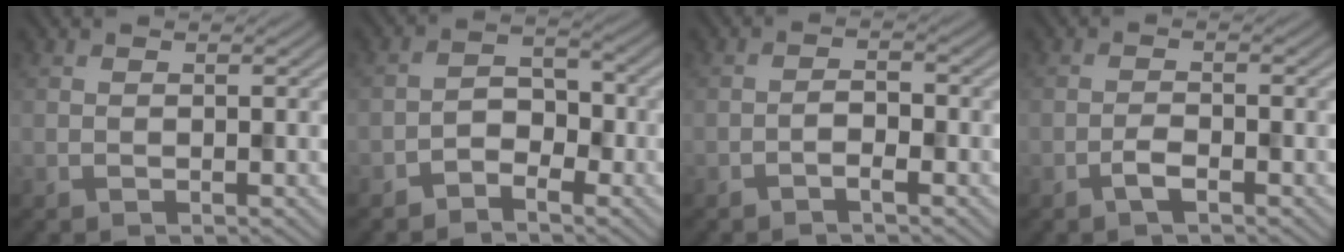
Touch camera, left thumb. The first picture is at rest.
{"total": 3.4, "force": [-2.3, 1.8, 1.7], "torque": [-0.026, 0.013, -0.050]}
{"total": 1.8, "force": [-1.2, 0.5, 1.3], "torque": [-0.024, 0.006, -0.026]}
{"total": 1.9, "force": [-1.2, 0.5, 1.4], "torque": [-0.031, 0.004, -0.028]}